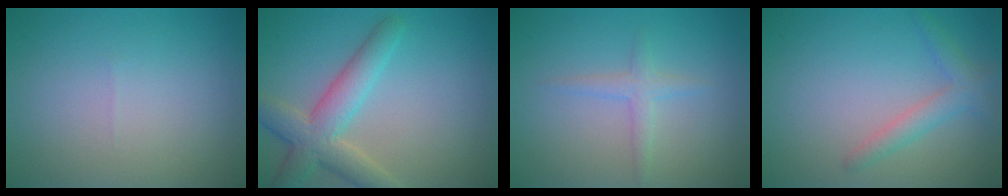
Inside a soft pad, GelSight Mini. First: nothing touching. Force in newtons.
{"total": 5.2, "press": 5.2, "slide": 0.4}
{"total": 1.6, "press": 1.6, "slide": 0.1}
{"total": 2.3, "press": 2.3, "slide": 0.1}